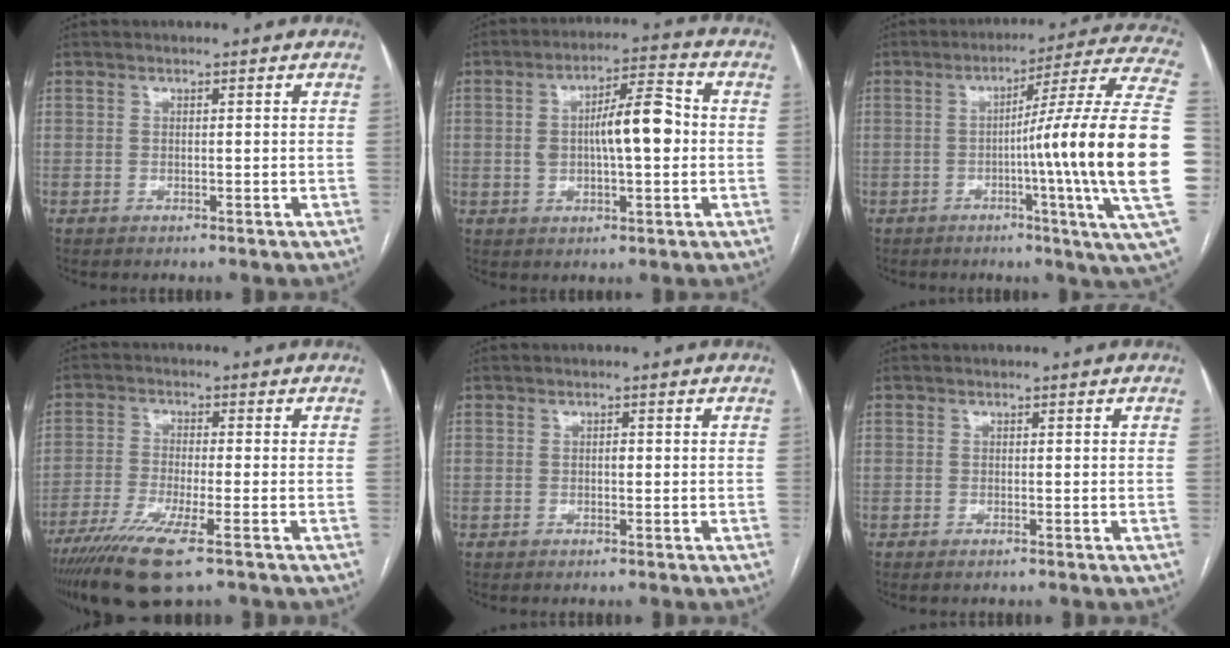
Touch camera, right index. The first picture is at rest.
{"total": 9.9, "force": [0.3, 2.8, 9.5], "torque": [-0.161, 0.025, 0.005]}
{"total": 23.4, "force": [-2.7, -2.4, 23.1], "torque": [-0.247, 0.005, -0.057]}
{"total": 10.7, "force": [-6.8, 0.7, 8.1], "torque": [-0.153, -0.028, -0.118]}
{"total": 0.7, "force": [-0.1, 0.4, 0.6], "torque": [-0.010, 0.001, -0.002]}
{"total": 0.5, "force": [-0.4, -0.1, 0.4], "torque": [-0.010, -0.002, -0.005]}